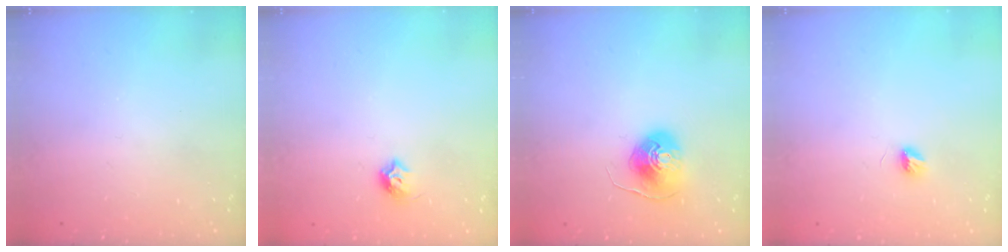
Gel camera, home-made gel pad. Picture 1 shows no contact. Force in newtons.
{"total": 6.8, "press": 6.8, "slide": 1.0}
{"total": 9.1, "press": 9.1, "slide": 0.4}
{"total": 3.4, "press": 3.4, "slide": 0.4}